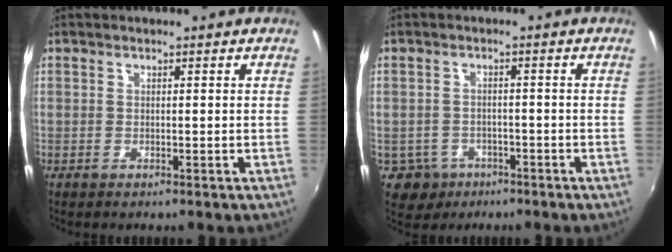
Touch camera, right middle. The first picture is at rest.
{"total": 5.6, "force": [-2.8, 4.7, 1.2], "torque": [-0.038, -0.001, -0.036]}